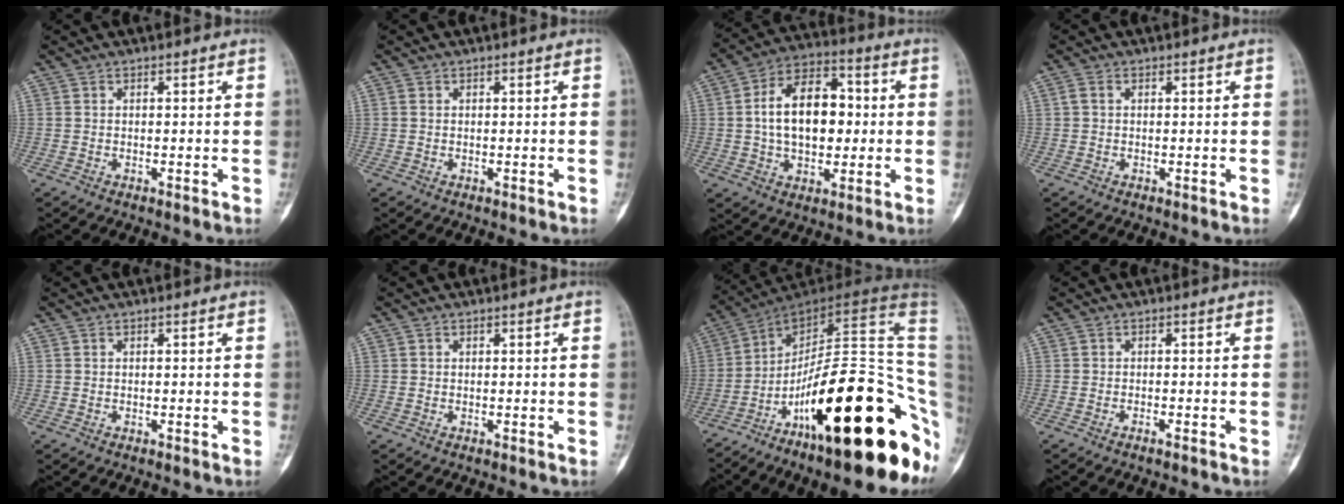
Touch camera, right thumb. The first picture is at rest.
{"total": 0.5, "force": [0.1, 0.3, 0.4], "torque": [-0.010, 0.002, 0.002]}
{"total": 15.6, "force": [0.8, 9.7, 12.2], "torque": [-0.176, 0.024, 0.010]}
{"total": 1.0, "force": [0.2, 0.7, 0.8], "torque": [-0.021, 0.007, 0.005]}
{"total": 0.0}
{"total": 0.0}
{"total": 31.0, "force": [-10.4, 8.7, 27.9], "torque": [-0.317, 0.080, -0.155]}
{"total": 1.1, "force": [-0.9, 0.0, 0.6], "torque": [-0.011, 0.004, -0.013]}